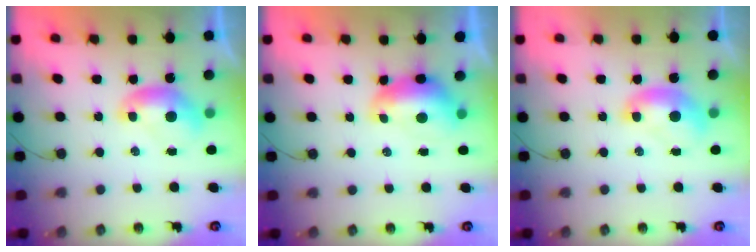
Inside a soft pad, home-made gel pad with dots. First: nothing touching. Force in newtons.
{"total": 1.2, "press": 1.1, "slide": 0.5}
{"total": 1.1, "press": 1.1, "slide": 0.1}